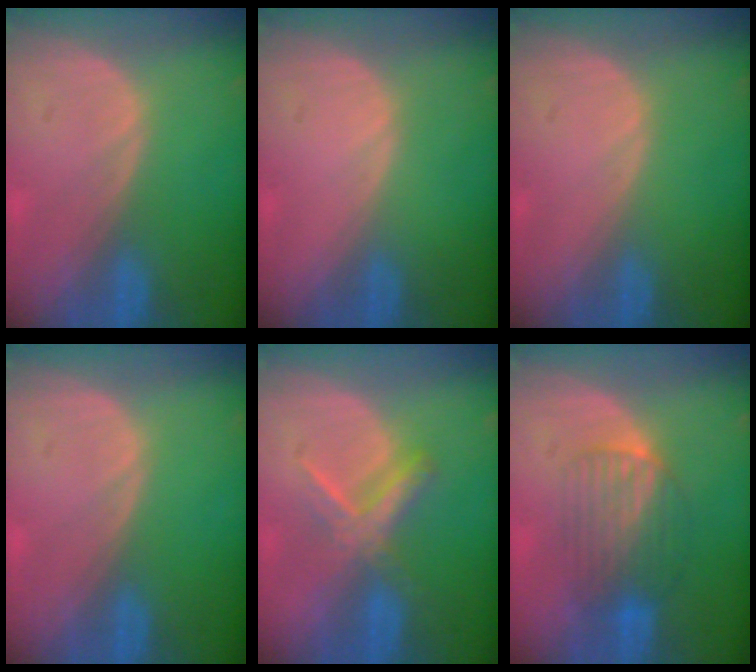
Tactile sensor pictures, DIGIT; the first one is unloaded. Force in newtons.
{"total": 0.0}
{"total": 0.0}
{"total": 0.0}
{"total": 5.5, "press": 5.4, "slide": 1.1}
{"total": 6.3, "press": 6.2, "slide": 1.1}